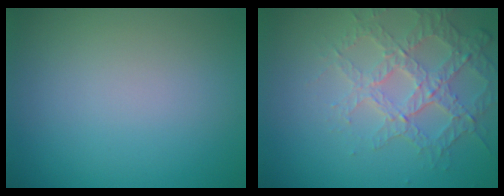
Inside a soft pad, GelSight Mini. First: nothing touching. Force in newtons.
{"total": 3.7, "press": 3.6, "slide": 0.9}